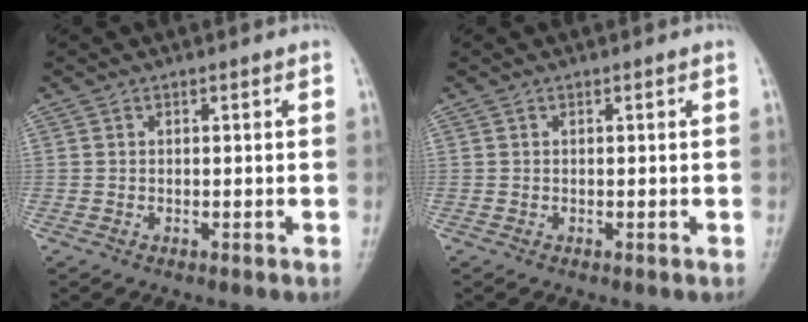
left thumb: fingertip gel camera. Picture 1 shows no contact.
{"total": 0.0}